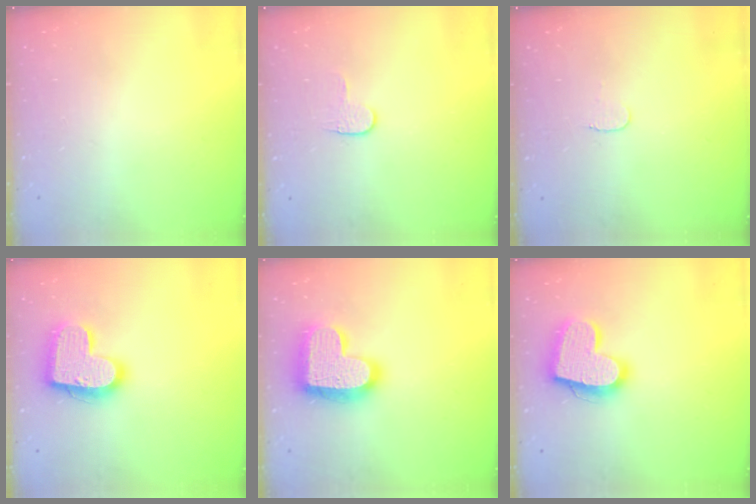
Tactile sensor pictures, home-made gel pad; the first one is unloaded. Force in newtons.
{"total": 3.8, "press": 3.8, "slide": 0.4}
{"total": 3.5, "press": 3.5, "slide": 0.4}
{"total": 17.8, "press": 17.8, "slide": 1.2}
{"total": 19.5, "press": 19.5, "slide": 1.4}
{"total": 18.7, "press": 18.6, "slide": 1.4}